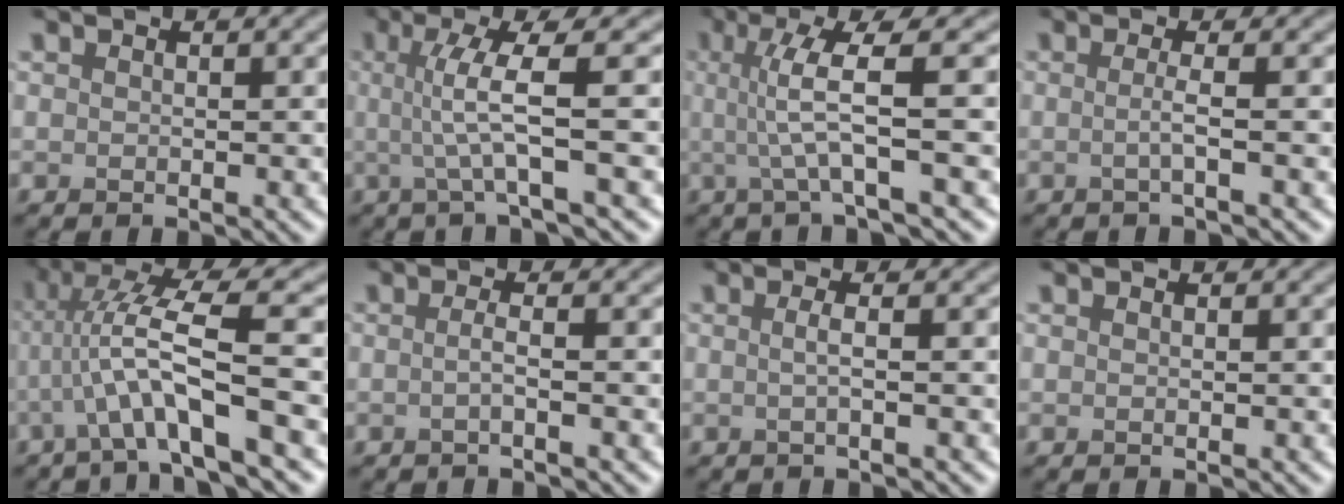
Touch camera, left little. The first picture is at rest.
{"total": 5.0, "force": [0.3, 0.7, 5.0], "torque": [-0.090, 0.002, 0.002]}
{"total": 5.2, "force": [0.5, 0.6, 5.1], "torque": [-0.094, 0.002, 0.007]}
{"total": 1.8, "force": [-0.2, 0.5, 1.7], "torque": [-0.027, -0.004, -0.013]}
{"total": 6.5, "force": [-1.2, 0.7, 6.3], "torque": [-0.122, 0.016, -0.026]}
{"total": 1.5, "force": [-0.3, 0.4, 1.4], "torque": [-0.019, -0.001, -0.012]}
{"total": 1.6, "force": [0.0, 0.5, 1.5], "torque": [-0.022, 0.000, -0.008]}
{"total": 0.0}